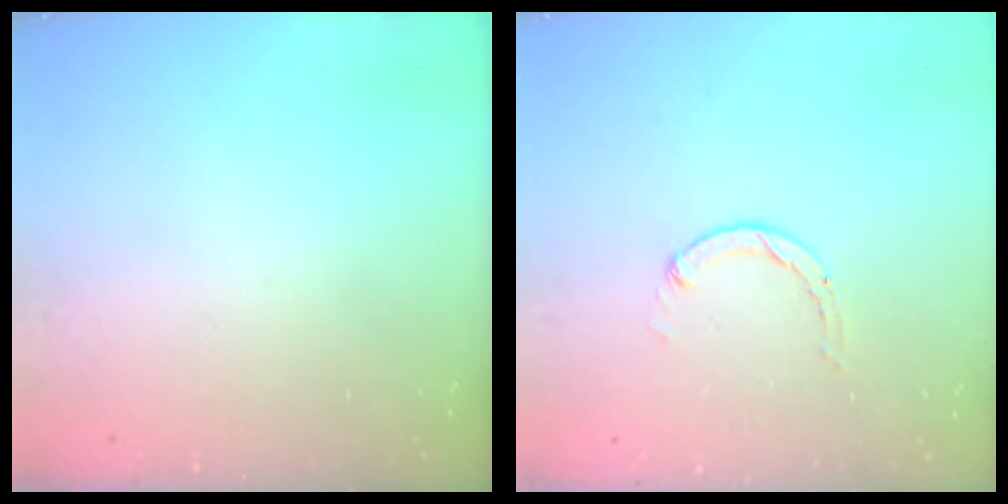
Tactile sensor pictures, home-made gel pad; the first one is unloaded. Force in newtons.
{"total": 0.0}